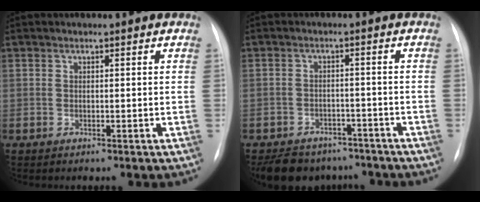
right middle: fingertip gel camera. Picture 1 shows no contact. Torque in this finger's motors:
{"motor_torque": [0.08, -0.19, 0.05, 0.03]}